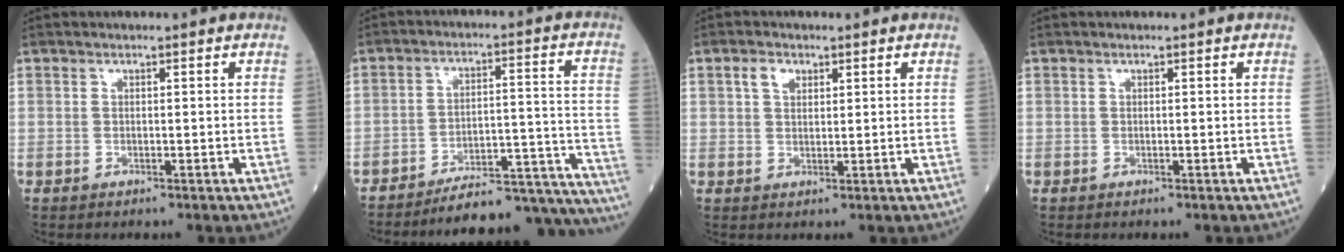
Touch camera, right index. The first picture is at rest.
{"total": 20.9, "force": [-20.4, 1.0, 4.6], "torque": [-0.008, 0.030, -0.272]}
{"total": 2.7, "force": [1.3, 1.7, 1.6], "torque": [-0.032, 0.007, 0.025]}
{"total": 0.0}